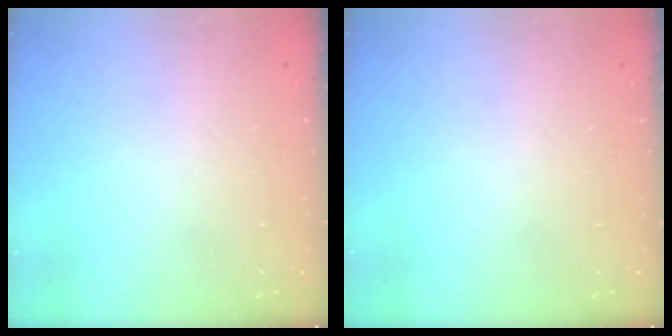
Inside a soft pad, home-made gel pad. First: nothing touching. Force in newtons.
{"total": 0.0}